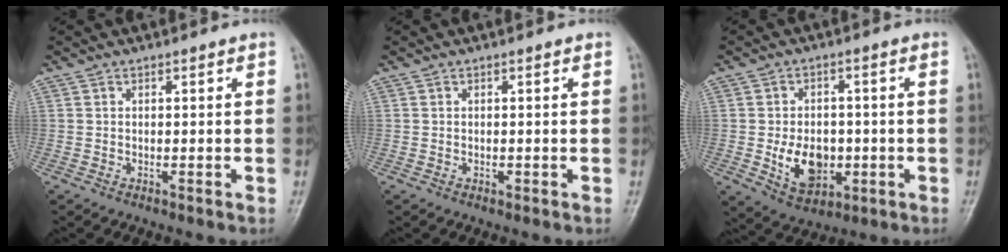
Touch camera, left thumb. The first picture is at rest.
{"total": 0.5, "force": [0.0, 0.3, 0.4], "torque": [-0.004, 0.000, 0.000]}
{"total": 9.3, "force": [-1.6, 6.7, 6.2], "torque": [-0.073, -0.001, -0.015]}